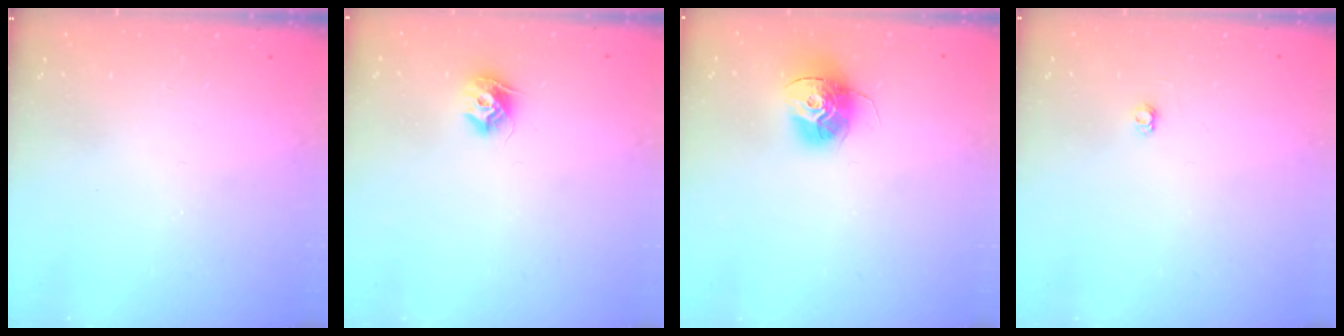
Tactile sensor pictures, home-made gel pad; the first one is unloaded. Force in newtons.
{"total": 8.3, "press": 8.3, "slide": 0.5}
{"total": 13.3, "press": 13.3, "slide": 1.1}
{"total": 2.9, "press": 2.9, "slide": 0.3}